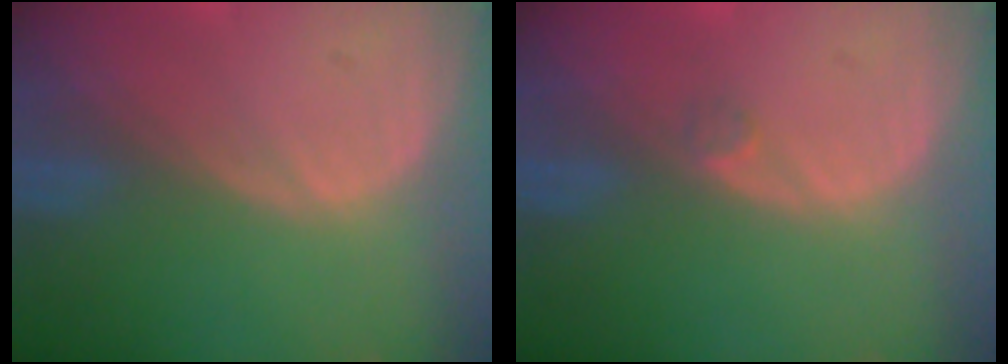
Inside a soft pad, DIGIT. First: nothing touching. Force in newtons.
{"total": 0.9, "press": 0.8, "slide": 0.5}